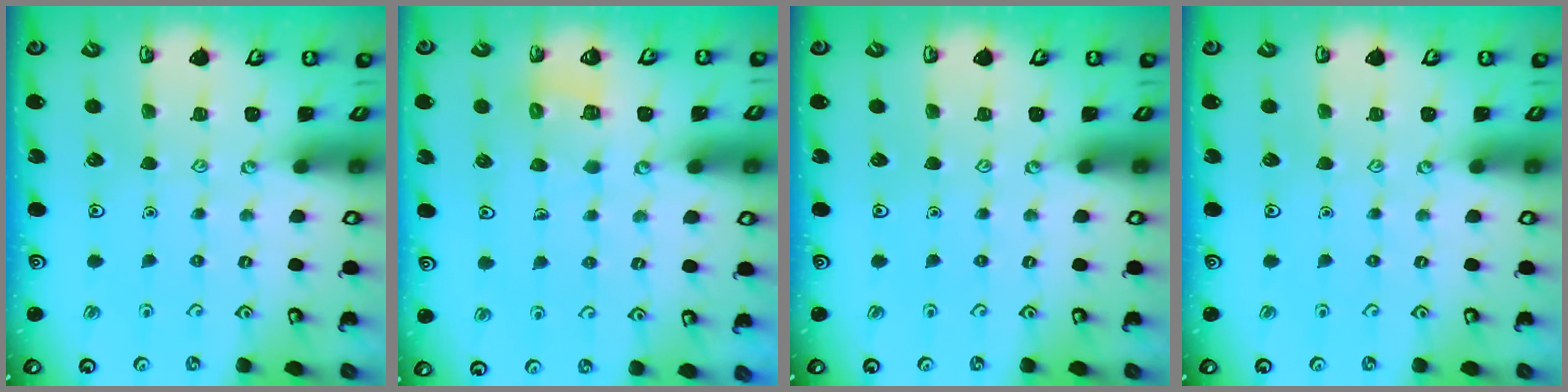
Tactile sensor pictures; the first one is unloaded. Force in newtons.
{"total": 5.5, "press": 5.5, "slide": 0.4}
{"total": 0.0}
{"total": 0.0}